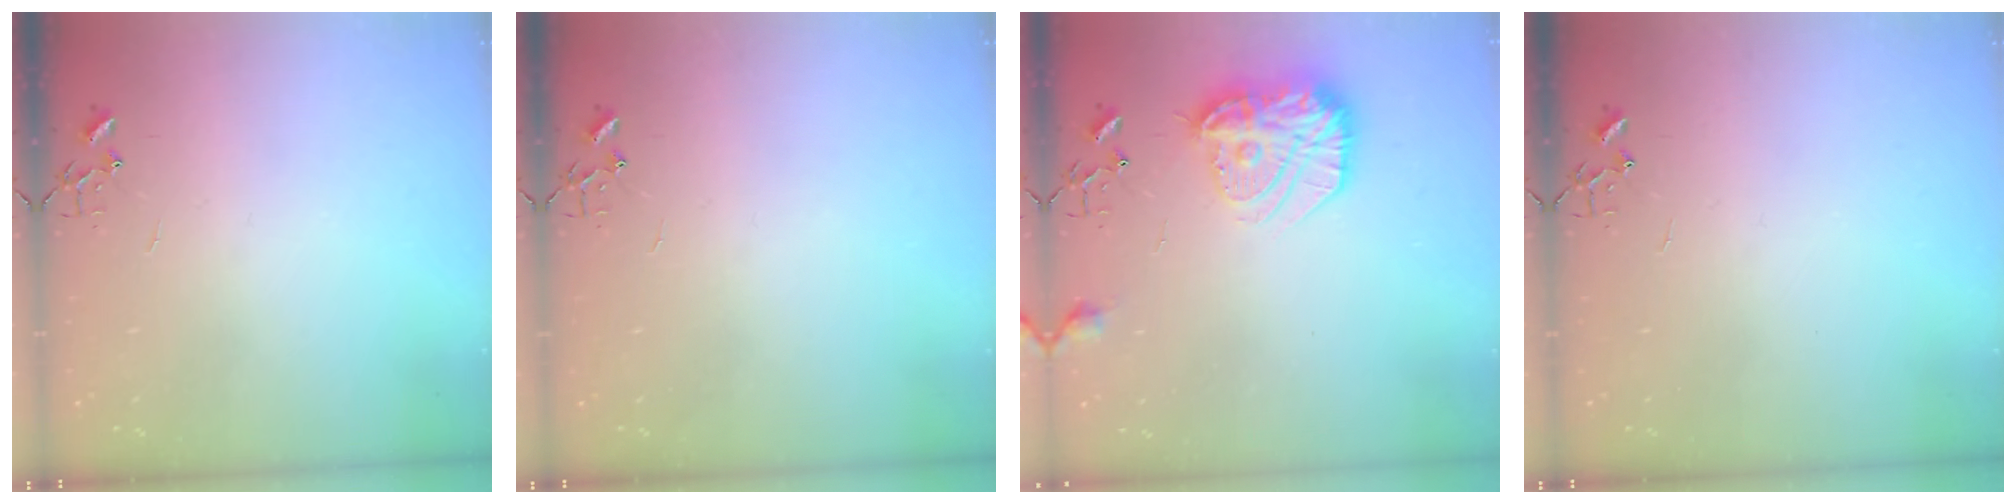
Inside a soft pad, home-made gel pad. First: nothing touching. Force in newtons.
{"total": 0.0}
{"total": 17.2, "press": 17.2, "slide": 1.1}
{"total": 0.0}